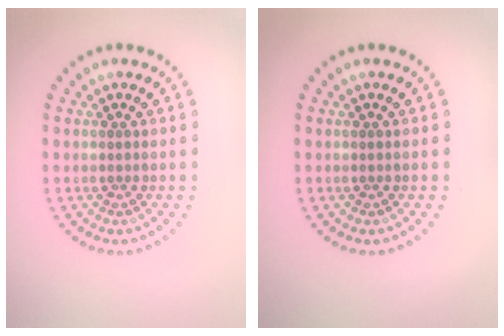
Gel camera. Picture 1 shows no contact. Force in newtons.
{"total": 0.0}